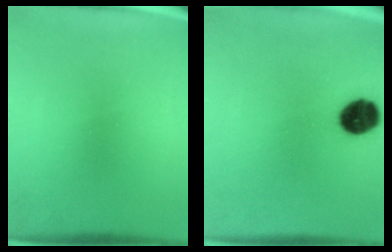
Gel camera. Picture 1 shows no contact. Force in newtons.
{"total": 9.4}